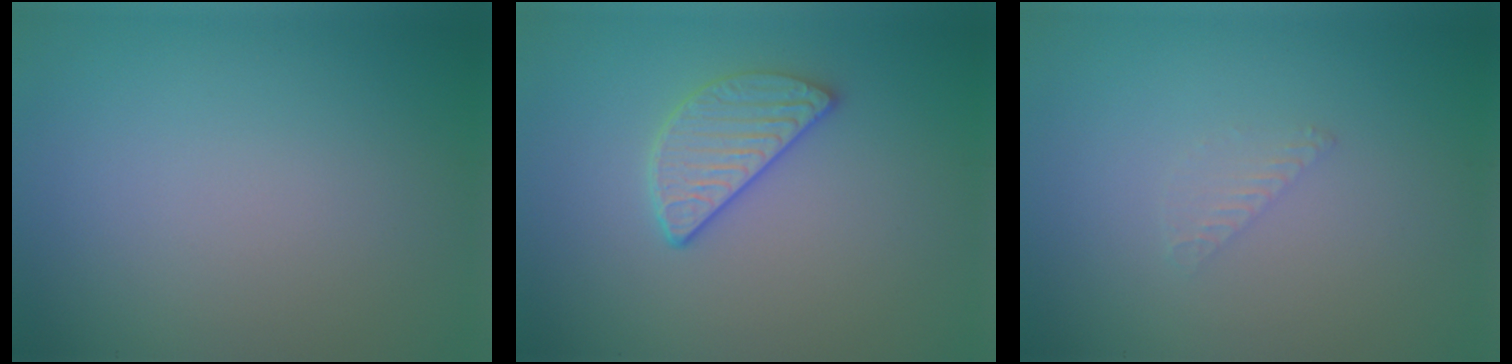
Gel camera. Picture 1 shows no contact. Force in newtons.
{"total": 2.9, "press": 2.6, "slide": 1.3}
{"total": 0.8, "press": 0.8, "slide": 0.0}